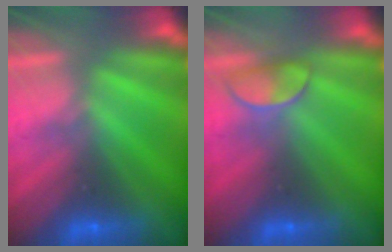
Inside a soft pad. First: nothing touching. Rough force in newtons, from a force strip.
{"total": 2.5}